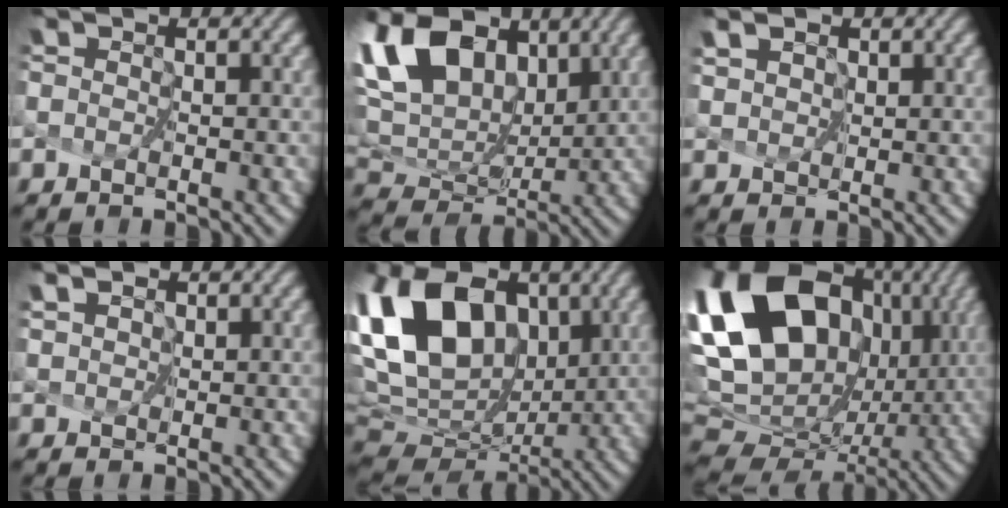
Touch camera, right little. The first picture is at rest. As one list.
[{"total": 15.3, "force": [7.5, 9.0, 9.8], "torque": [-0.210, 0.031, 0.132]}, {"total": 2.7, "force": [1.8, 1.6, 1.2], "torque": [-0.024, 0.010, 0.019]}, {"total": 1.9, "force": [1.4, 1.1, 0.8], "torque": [-0.014, 0.009, 0.013]}, {"total": 15.5, "force": [4.3, 10.2, 10.8], "torque": [-0.238, 0.016, 0.079]}, {"total": 20.4, "force": [5.8, 15.0, 12.5], "torque": [-0.269, 0.017, 0.126]}]